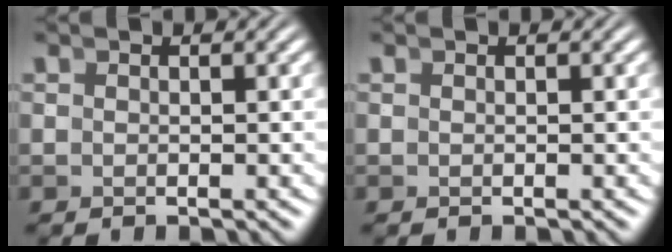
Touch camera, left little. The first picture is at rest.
{"total": 0.0}